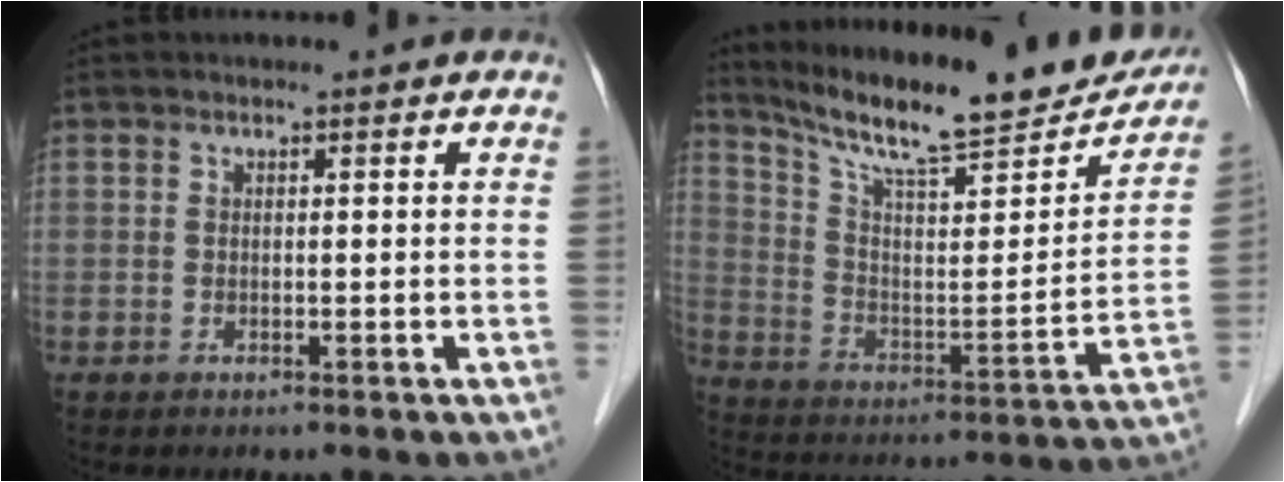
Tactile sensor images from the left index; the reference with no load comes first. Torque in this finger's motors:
{"motor_torque": [-0.10, -0.17, 0.37, 0.12]}